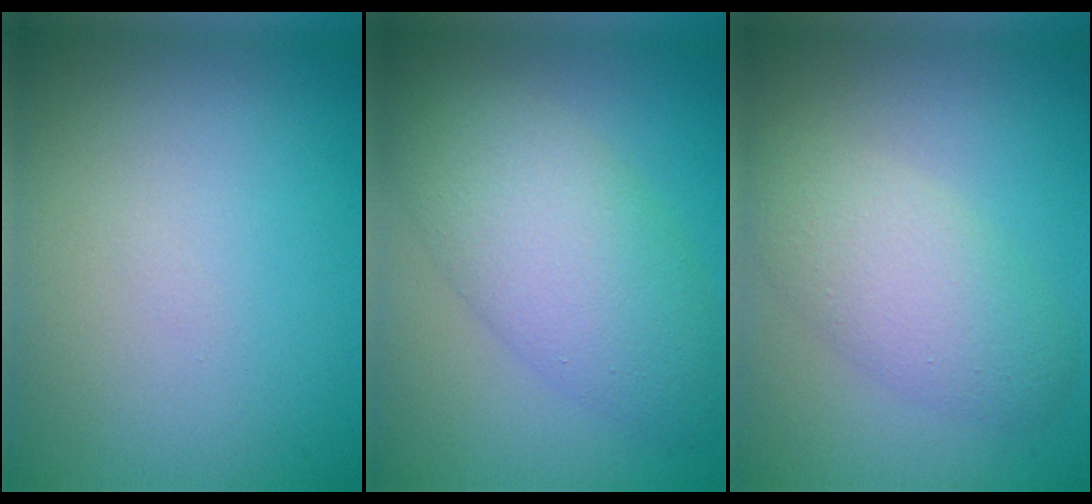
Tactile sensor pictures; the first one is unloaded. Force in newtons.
{"total": 6.9, "press": 6.9, "slide": 0.2}
{"total": 4.6, "press": 4.6, "slide": 0.3}